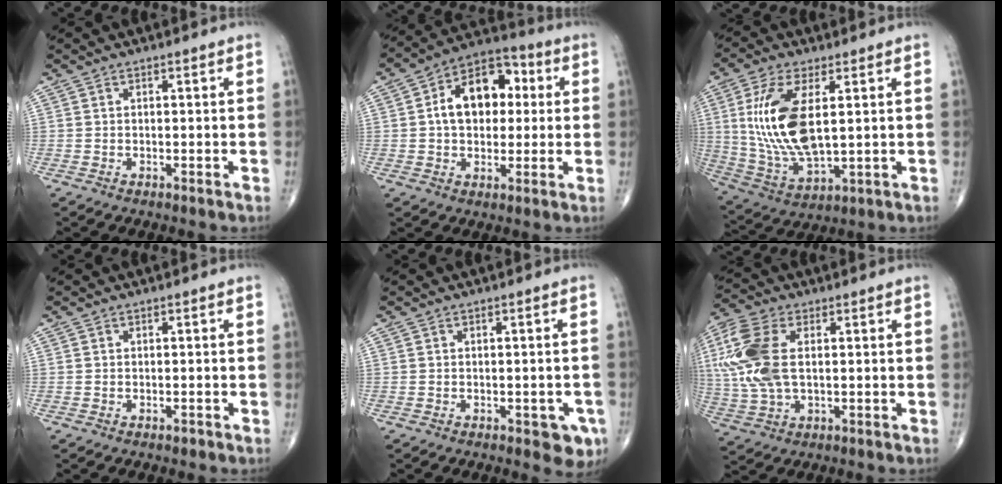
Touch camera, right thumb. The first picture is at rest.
{"total": 14.2, "force": [2.0, 9.5, 10.3], "torque": [-0.127, 0.024, 0.022]}
{"total": 16.0, "force": [2.9, 7.1, 14.1], "torque": [-0.295, -0.018, 0.068]}
{"total": 0.6, "force": [-0.4, 0.3, 0.3], "torque": [-0.003, 0.000, -0.006]}
{"total": 4.4, "force": [-1.9, 2.2, 3.4], "torque": [-0.018, 0.003, -0.019]}
{"total": 14.0, "force": [2.2, 7.8, 11.4], "torque": [-0.283, 0.008, 0.044]}